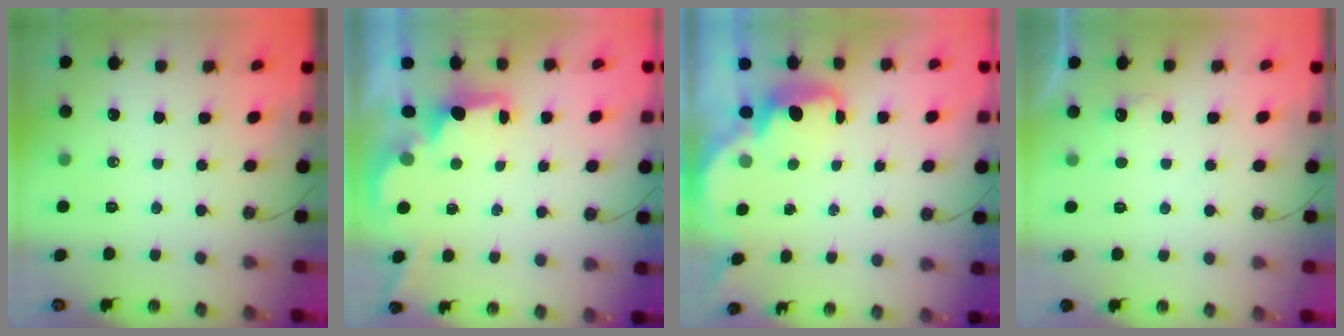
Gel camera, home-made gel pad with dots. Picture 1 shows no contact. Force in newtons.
{"total": 2.2, "press": 2.1, "slide": 0.8}
{"total": 2.2, "press": 2.1, "slide": 0.7}
{"total": 3.8, "press": 3.7, "slide": 0.9}